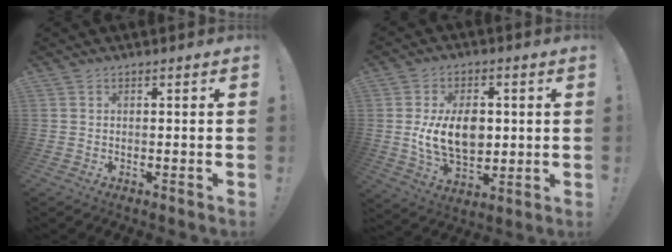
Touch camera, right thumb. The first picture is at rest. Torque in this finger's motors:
{"motor_torque": [1.91, 1.96, 0.07, -0.09, 0.01]}